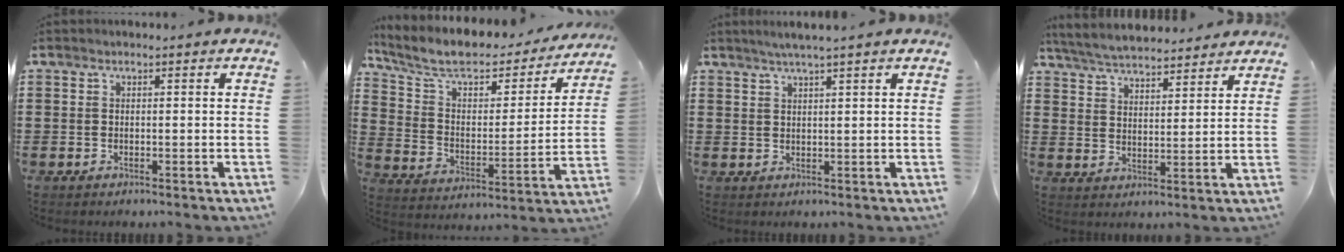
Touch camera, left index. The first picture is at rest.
{"total": 8.2, "force": [6.7, 2.6, 4.0], "torque": [-0.107, -0.043, 0.113]}
{"total": 2.3, "force": [2.0, -0.4, 1.2], "torque": [-0.027, 0.002, 0.036]}
{"total": 5.2, "force": [5.1, 0.5, 0.9], "torque": [-0.039, -0.020, 0.092]}